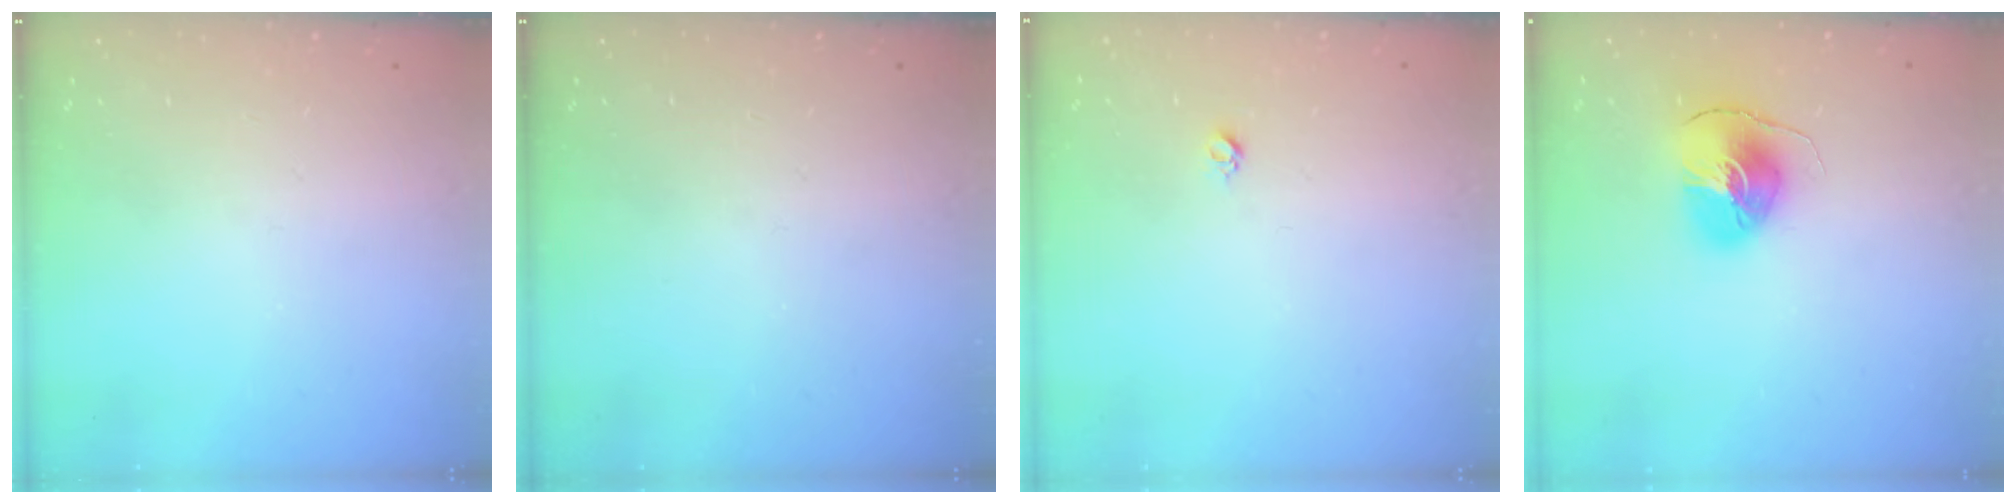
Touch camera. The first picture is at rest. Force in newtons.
{"total": 0.0}
{"total": 3.0, "press": 2.9, "slide": 0.4}
{"total": 8.3, "press": 8.2, "slide": 0.9}